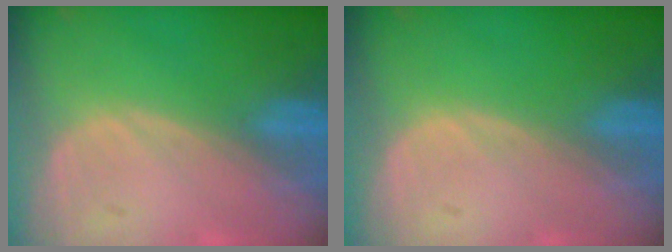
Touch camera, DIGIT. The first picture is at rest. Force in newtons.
{"total": 0.0}